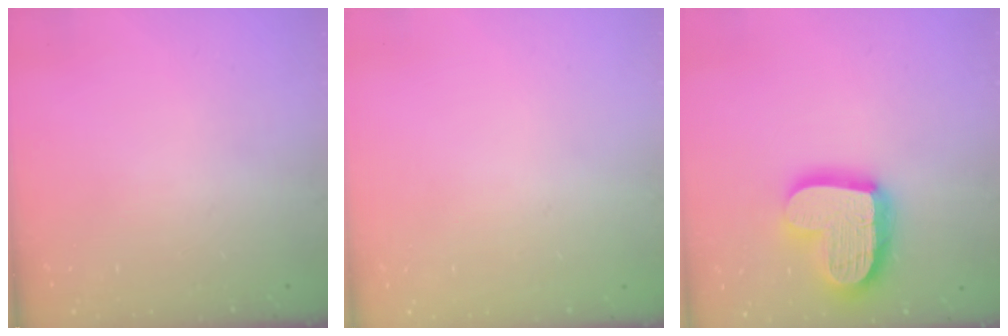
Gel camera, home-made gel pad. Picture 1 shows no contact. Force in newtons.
{"total": 0.0}
{"total": 20.5, "press": 20.4, "slide": 1.5}